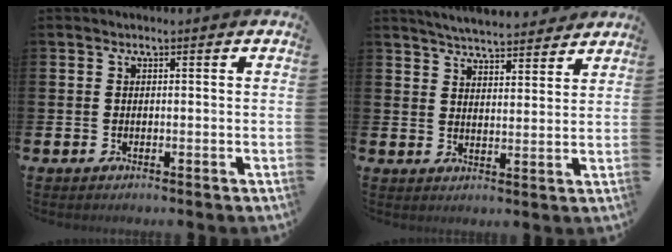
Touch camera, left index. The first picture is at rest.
{"total": 5.3, "force": [5.3, 0.3, 0.6], "torque": [-0.022, -0.031, 0.093]}